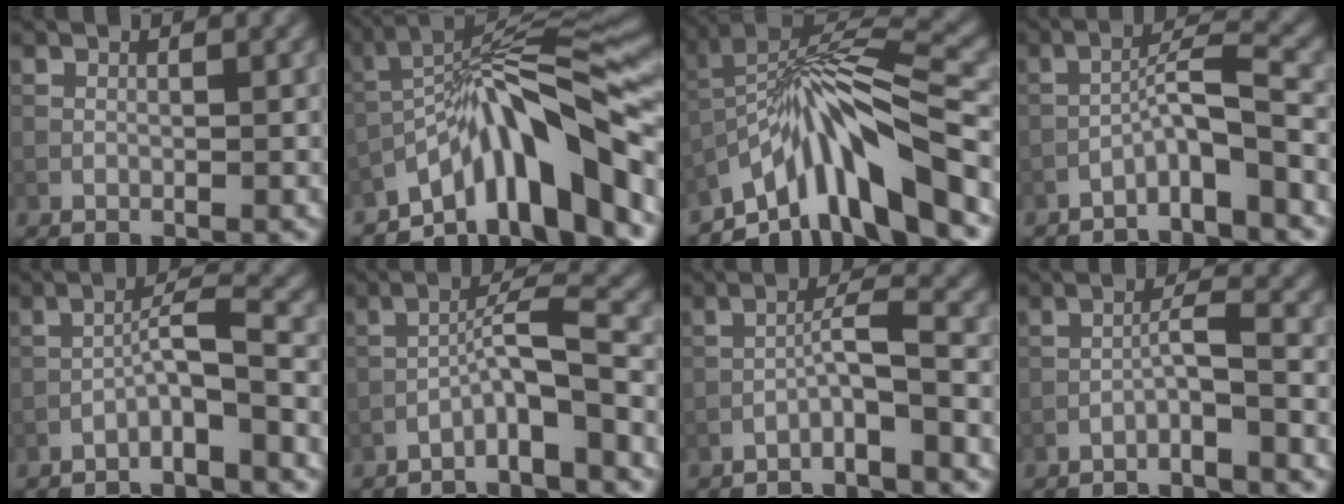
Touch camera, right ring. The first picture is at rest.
{"total": 12.1, "force": [-6.5, 2.5, 9.8], "torque": [-0.140, 0.021, -0.108]}
{"total": 11.2, "force": [-6.3, 2.3, 9.0], "torque": [-0.142, 0.017, -0.108]}
{"total": 3.7, "force": [-2.5, 0.2, 2.7], "torque": [-0.049, 0.021, -0.050]}
{"total": 2.8, "force": [-1.9, 0.1, 2.1], "torque": [-0.041, 0.019, -0.038]}
{"total": 3.6, "force": [-2.4, 0.1, 2.7], "torque": [-0.049, 0.021, -0.049]}
{"total": 2.5, "force": [-1.7, -0.1, 1.8], "torque": [-0.035, 0.017, -0.036]}
{"total": 1.9, "force": [-1.3, -0.1, 1.4], "torque": [-0.025, 0.014, -0.029]}